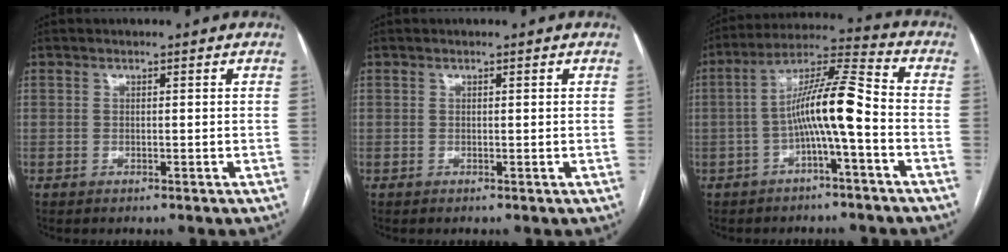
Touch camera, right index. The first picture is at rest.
{"total": 0.0}
{"total": 10.2, "force": [-2.5, 0.3, 9.9], "torque": [-0.175, 0.030, -0.049]}